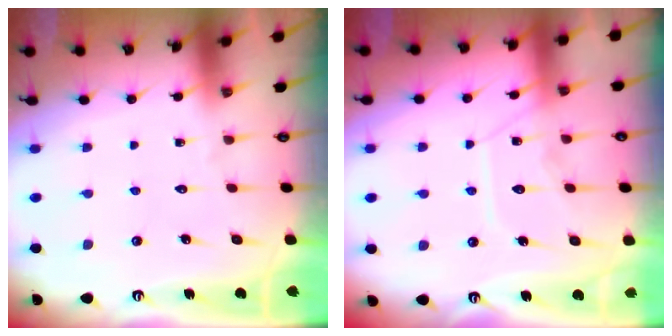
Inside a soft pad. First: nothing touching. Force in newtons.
{"total": 10.5, "press": 10.5, "slide": 1.0}